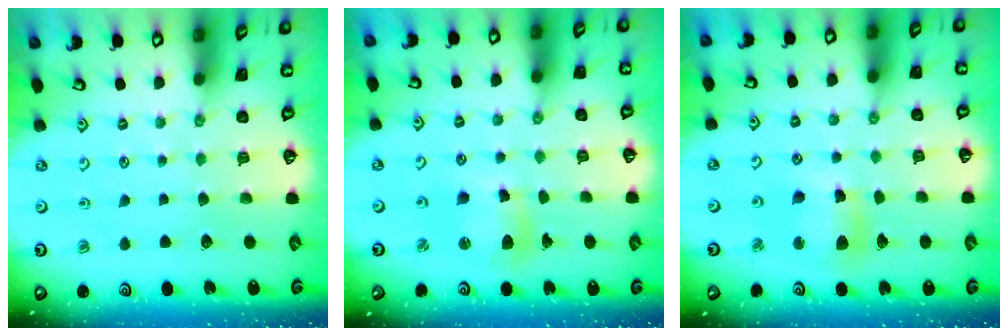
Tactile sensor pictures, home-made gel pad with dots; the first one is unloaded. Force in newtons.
{"total": 9.8, "press": 9.7, "slide": 1.3}
{"total": 9.1, "press": 9.0, "slide": 1.4}